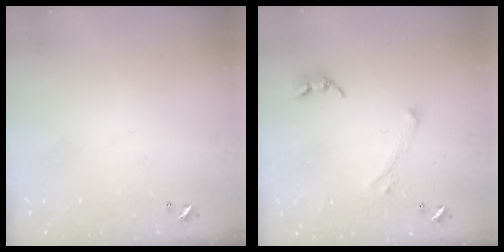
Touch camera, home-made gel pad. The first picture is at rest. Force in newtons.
{"total": 2.9, "press": 2.8, "slide": 0.8}